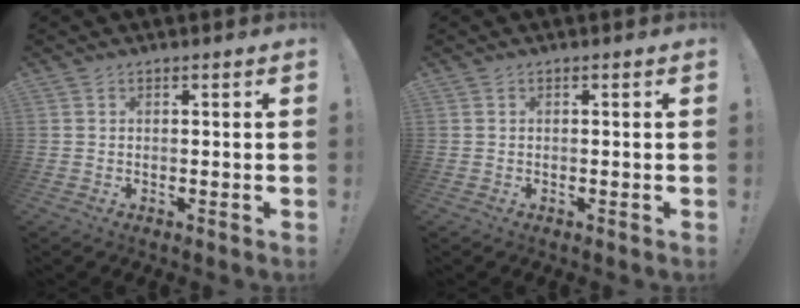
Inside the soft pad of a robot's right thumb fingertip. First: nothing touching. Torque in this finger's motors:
{"motor_torque": [-0.11, 0.17, -0.14, 0.08, 0.07]}